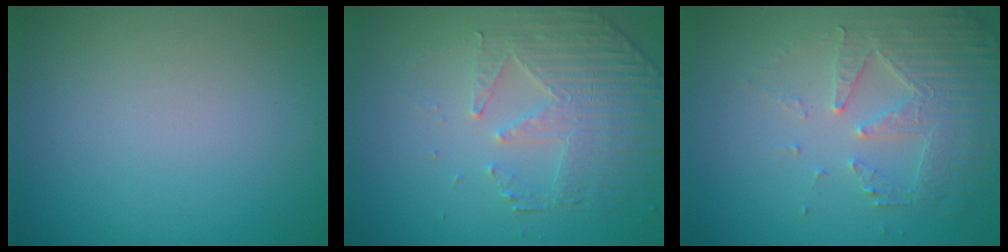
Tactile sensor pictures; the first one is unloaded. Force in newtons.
{"total": 4.9, "press": 3.7, "slide": 3.2}
{"total": 5.2, "press": 3.7, "slide": 3.6}